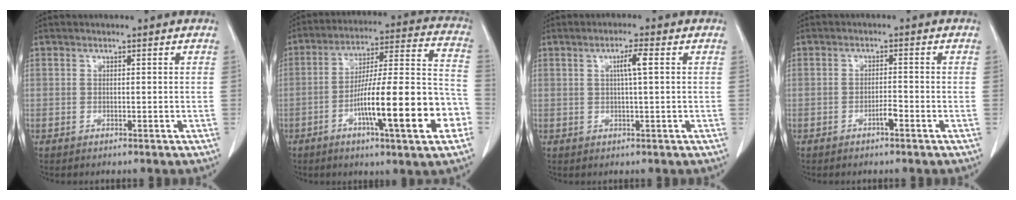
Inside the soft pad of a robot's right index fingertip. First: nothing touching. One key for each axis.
{"total": 19.8, "fx": -7.0, "fy": 1.8, "fz": 18.4, "tx": -0.261, "ty": 0.010, "tz": -0.107}
{"total": 3.0, "fx": 0.7, "fy": -0.2, "fz": 2.9, "tx": -0.052, "ty": 0.002, "tz": 0.011}
{"total": 1.7, "fx": -1.1, "fy": 0.2, "fz": 1.3, "tx": -0.024, "ty": 0.001, "tz": -0.020}